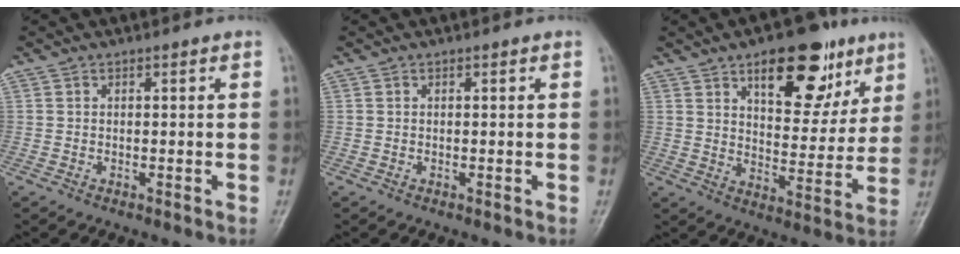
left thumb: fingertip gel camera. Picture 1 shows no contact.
{"total": 0.0}
{"total": 17.5, "force": [9.6, 8.5, 11.8], "torque": [-0.109, -0.039, 0.142]}